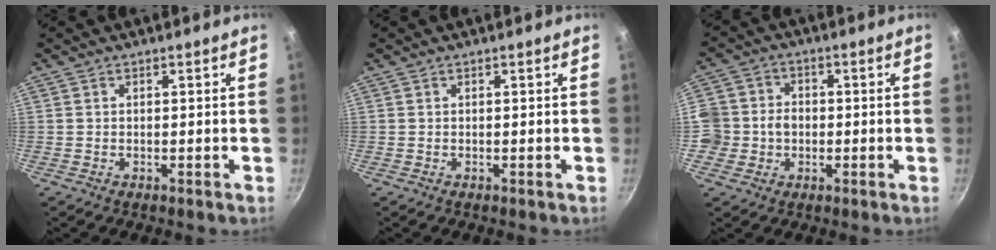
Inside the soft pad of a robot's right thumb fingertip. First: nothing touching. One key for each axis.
{"total": 0.0}
{"total": 8.0, "fx": -1.2, "fy": 7.4, "fz": 2.8, "tx": -0.028, "ty": 0.018, "tz": -0.035}